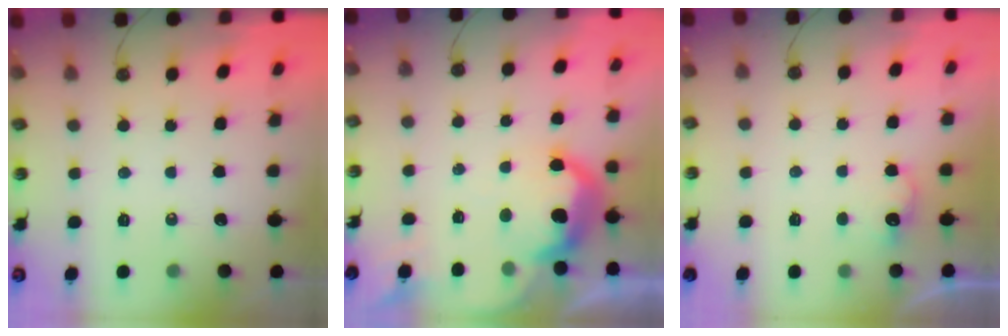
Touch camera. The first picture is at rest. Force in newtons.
{"total": 12.1, "press": 12.0, "slide": 0.7}
{"total": 6.7, "press": 6.7, "slide": 1.0}